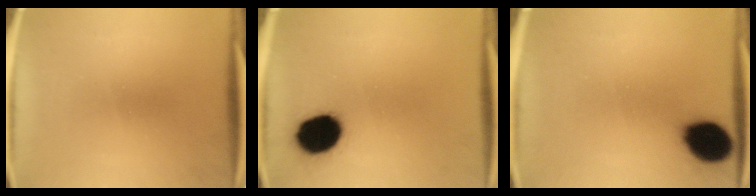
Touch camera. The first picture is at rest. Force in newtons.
{"total": 13.6}
{"total": 13.0}